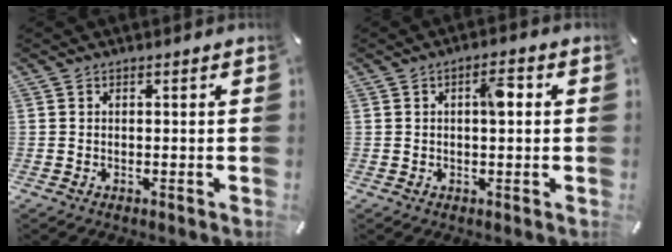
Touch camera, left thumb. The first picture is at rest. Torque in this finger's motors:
{"motor_torque": [0.59, 1.24, 0.45, -0.50, 0.17]}